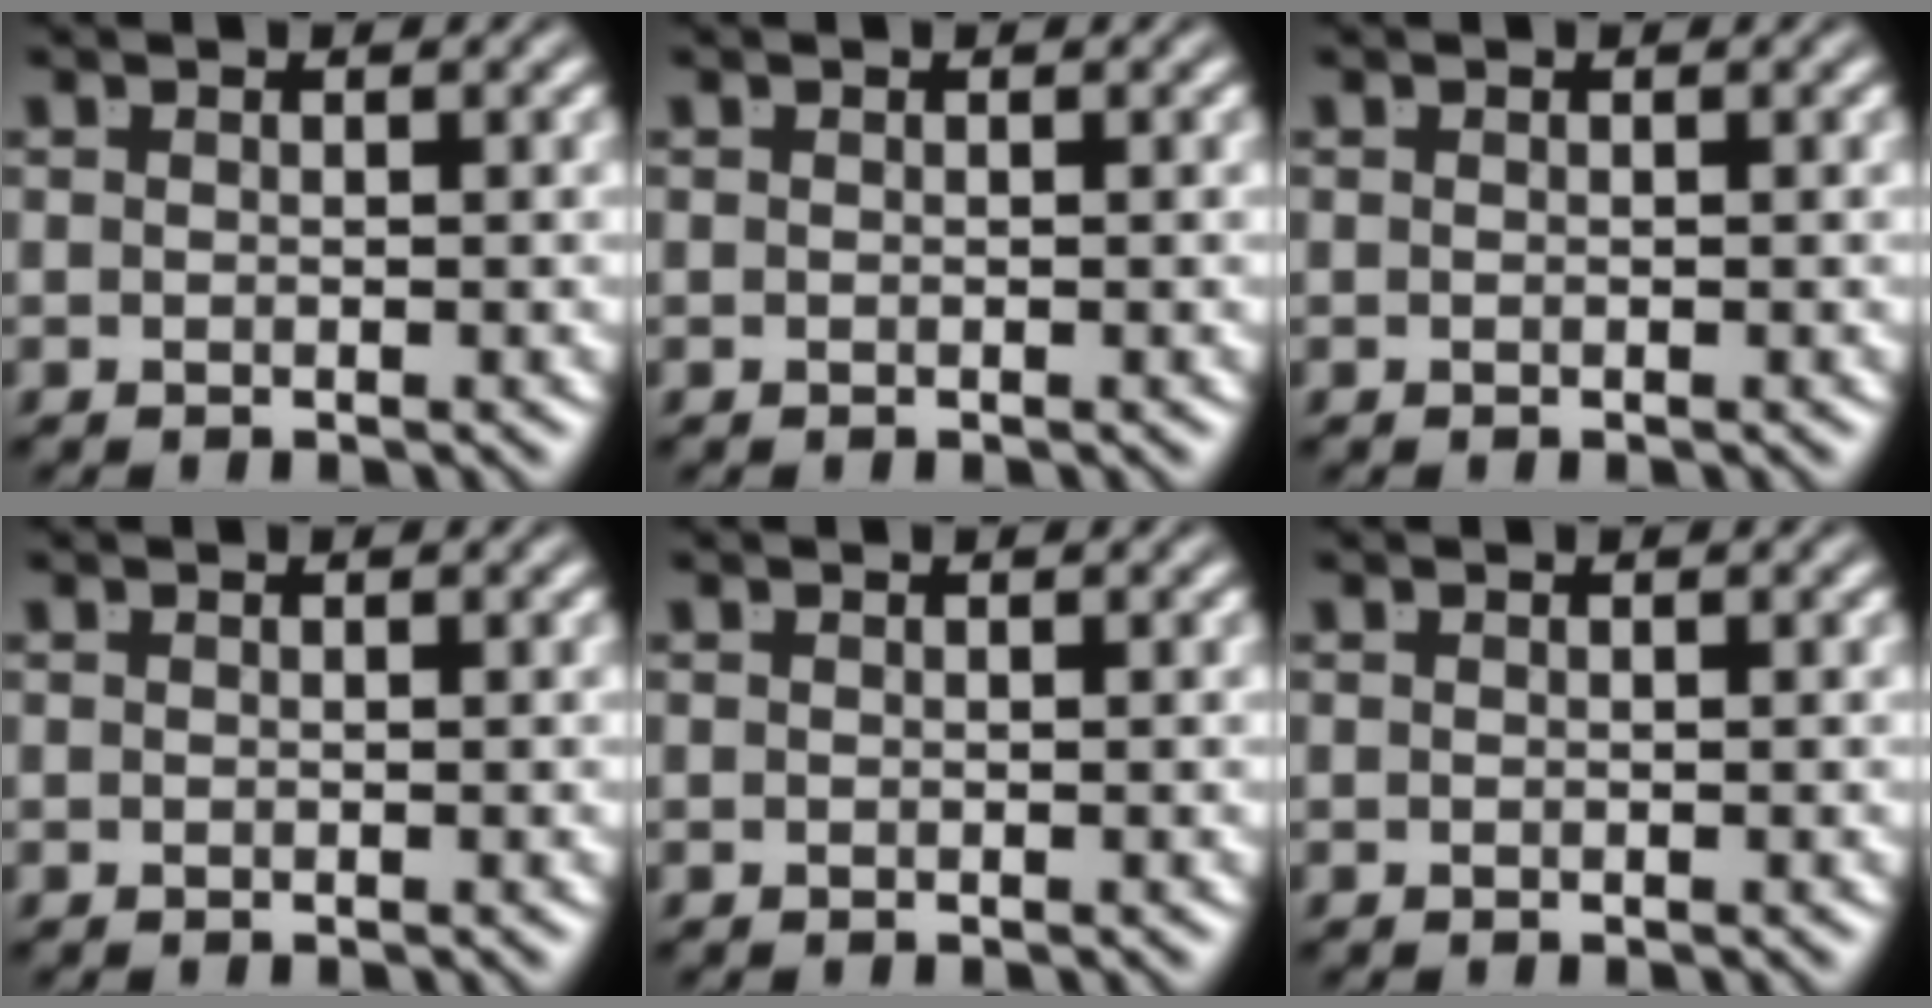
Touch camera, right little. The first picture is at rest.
{"total": 0.0}
{"total": 0.0}
{"total": 0.0}
{"total": 0.0}
{"total": 0.0}